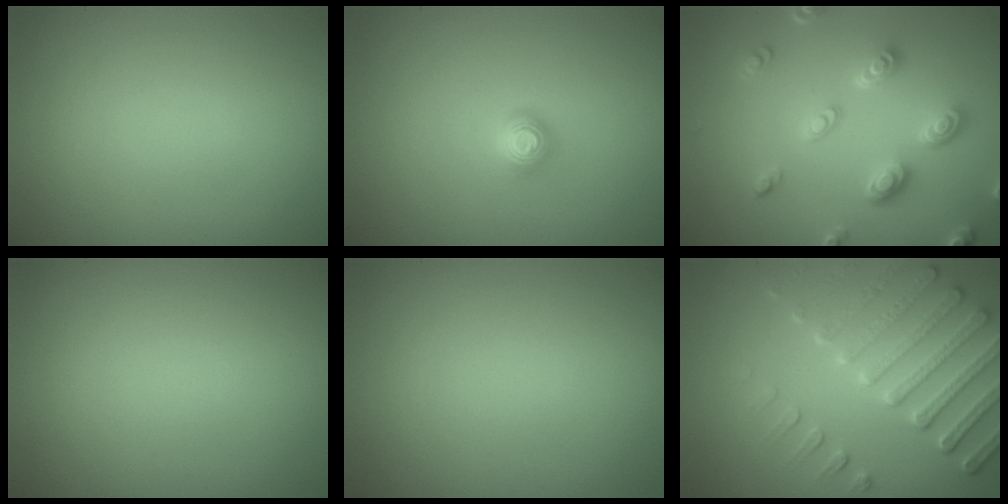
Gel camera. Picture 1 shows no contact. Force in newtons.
{"total": 1.6, "press": 1.3, "slide": 0.9}
{"total": 4.2, "press": 3.4, "slide": 2.5}
{"total": 0.0}
{"total": 0.0}
{"total": 6.2, "press": 5.1, "slide": 3.5}